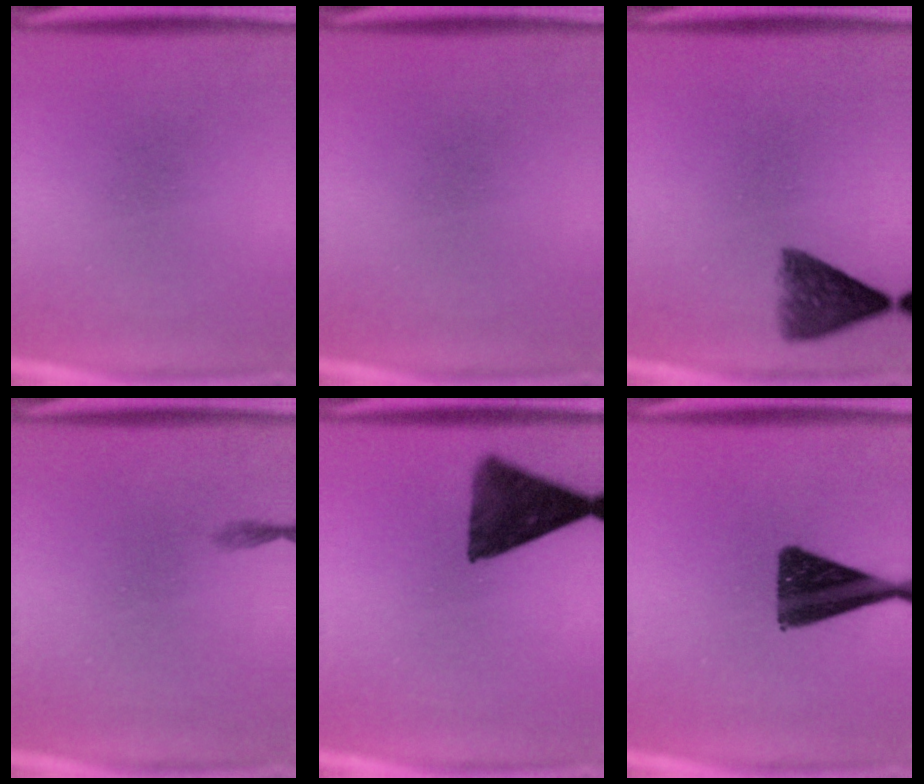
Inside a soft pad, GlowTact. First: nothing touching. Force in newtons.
{"total": 0.0}
{"total": 5.4}
{"total": 0.6}
{"total": 11.0}
{"total": 13.2}